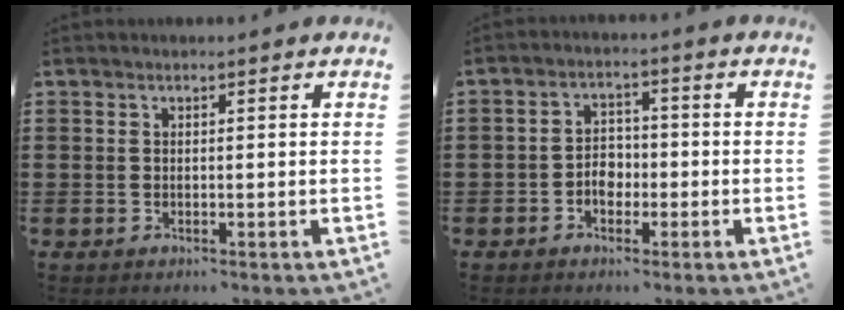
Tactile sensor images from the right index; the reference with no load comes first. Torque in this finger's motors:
{"motor_torque": [0.84, 1.30, 0.10, 0.02]}